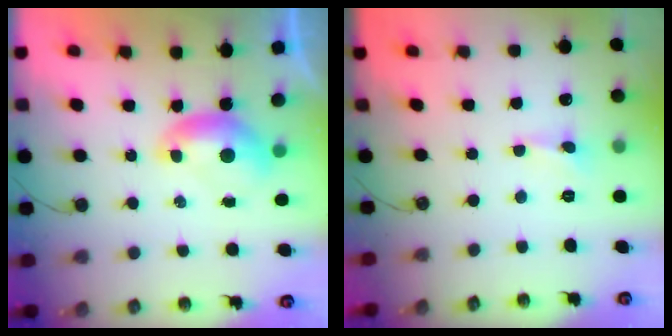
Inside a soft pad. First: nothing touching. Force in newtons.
{"total": 0.6, "press": 0.5, "slide": 0.3}